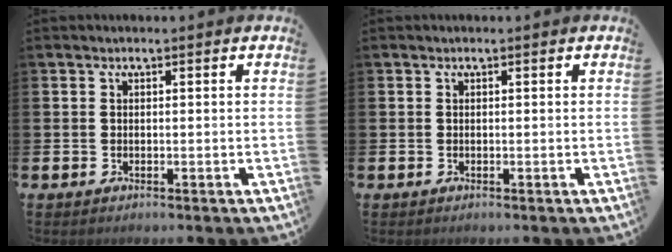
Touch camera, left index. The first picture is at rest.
{"total": 0.0}